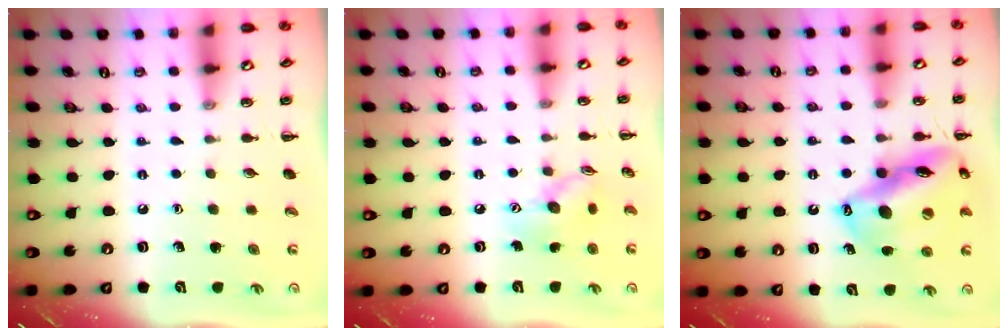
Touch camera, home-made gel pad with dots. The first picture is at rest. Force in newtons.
{"total": 9.4, "press": 9.3, "slide": 0.7}
{"total": 17.5, "press": 16.9, "slide": 4.6}